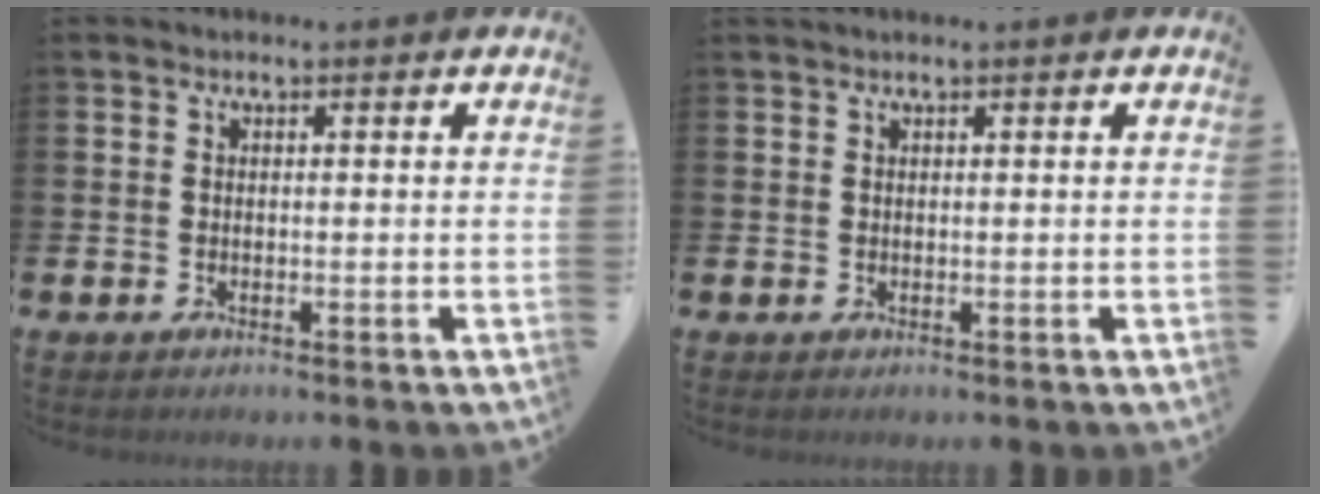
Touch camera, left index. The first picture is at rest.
{"total": 0.6, "force": [0.5, -0.1, 0.2], "torque": [-0.001, -0.001, 0.009]}